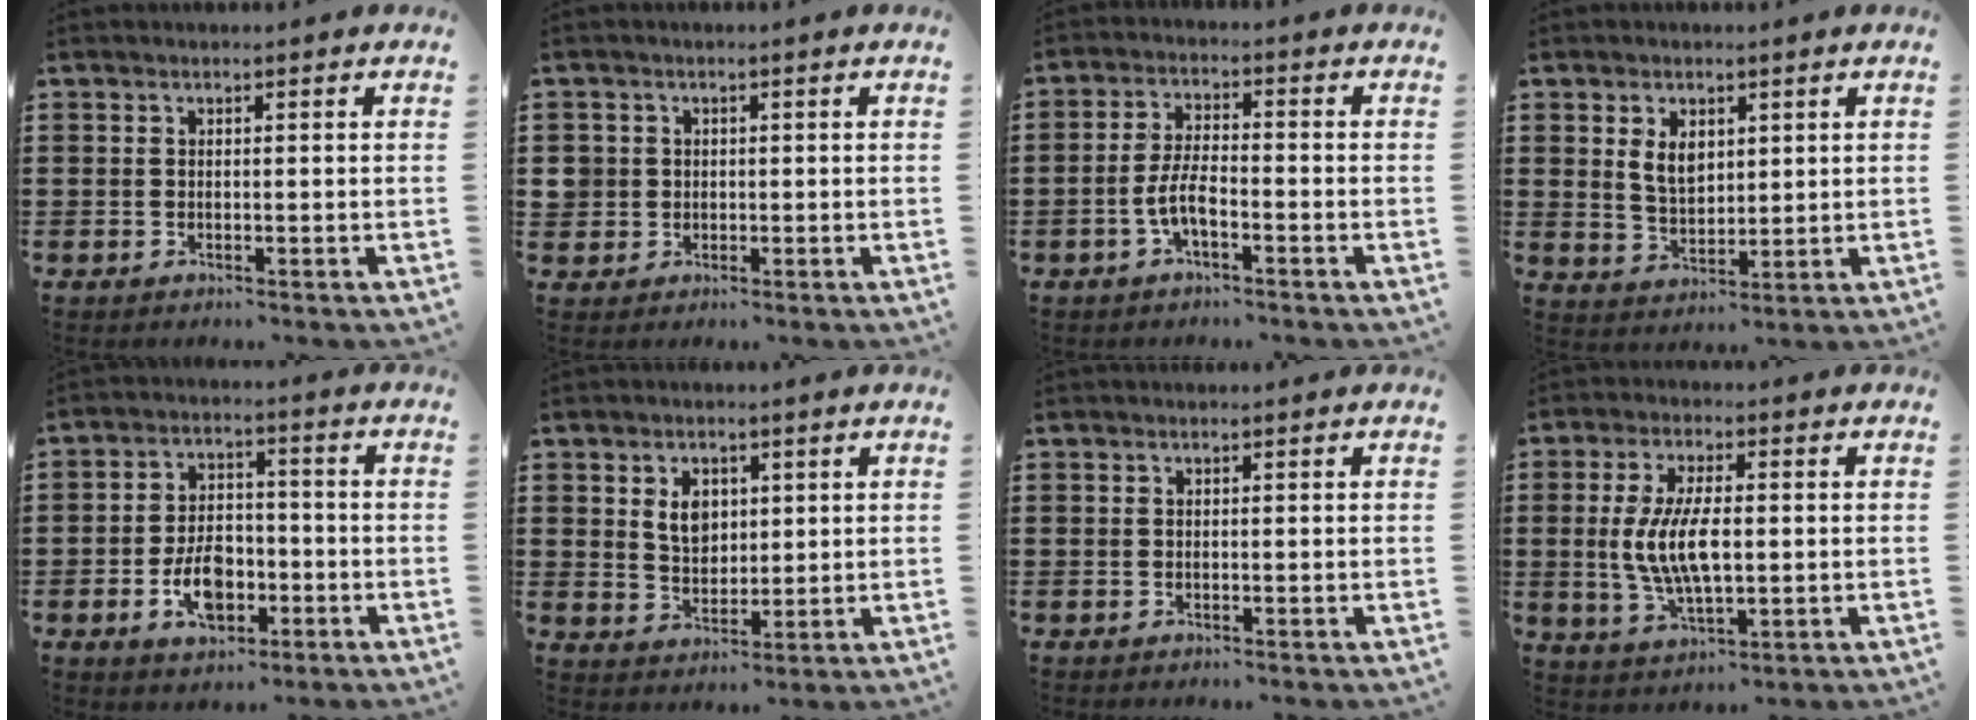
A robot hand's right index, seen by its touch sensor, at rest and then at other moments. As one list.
[{"total": 2.3, "force": [0.0, 2.3, 0.4], "torque": [-0.020, 0.007, -0.003]}, {"total": 5.0, "force": [-2.1, 1.5, 4.3], "torque": [-0.109, -0.006, -0.048]}, {"total": 4.6, "force": [1.7, 2.9, 3.1], "torque": [-0.062, 0.006, 0.028]}, {"total": 7.1, "force": [-2.5, 4.5, 5.0], "torque": [-0.082, 0.003, -0.048]}, {"total": 4.8, "force": [1.5, 3.5, 3.0], "torque": [-0.063, 0.010, 0.024]}, {"total": 0.0}, {"total": 8.7, "force": [0.0, 3.6, 7.9], "torque": [-0.173, -0.001, -0.007]}]